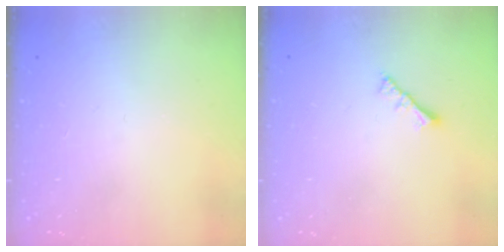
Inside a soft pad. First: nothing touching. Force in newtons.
{"total": 2.5, "press": 2.4, "slide": 0.5}